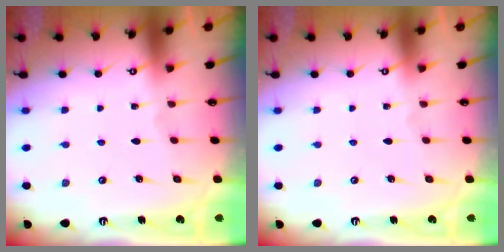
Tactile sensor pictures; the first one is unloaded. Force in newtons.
{"total": 0.0}